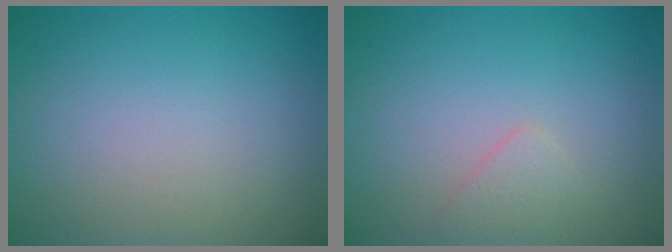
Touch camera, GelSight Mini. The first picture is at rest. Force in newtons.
{"total": 1.2, "press": 1.2, "slide": 0.1}